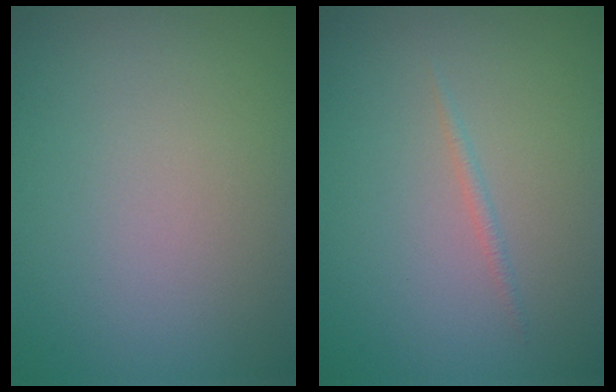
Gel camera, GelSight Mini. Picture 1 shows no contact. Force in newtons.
{"total": 0.6, "press": 0.6, "slide": 0.0}